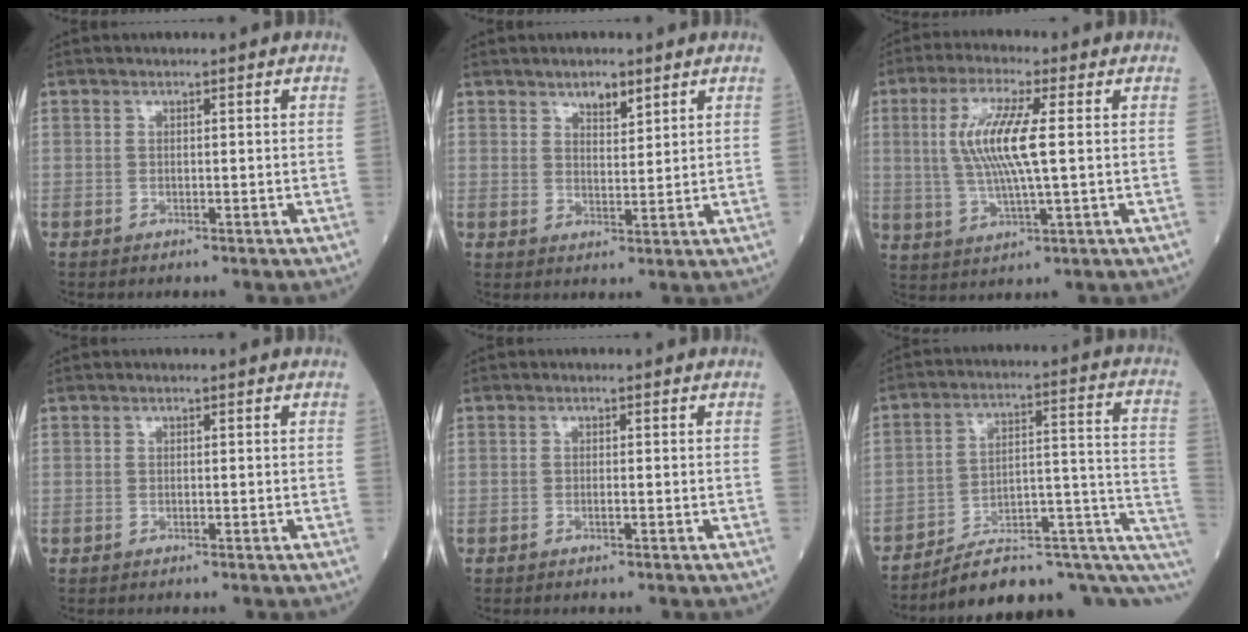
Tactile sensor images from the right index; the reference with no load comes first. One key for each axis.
{"total": 3.3, "fx": 2.4, "fy": 1.3, "fz": 1.9, "tx": -0.031, "ty": -0.002, "tz": 0.040}
{"total": 9.8, "fx": 1.4, "fy": 1.0, "fz": 9.6, "tx": -0.205, "ty": 0.002, "tz": 0.028}
{"total": 0.0}
{"total": 0.5, "fx": -0.3, "fy": 0.0, "fz": 0.5, "tx": -0.013, "ty": 0.000, "tz": -0.004}
{"total": 18.1, "fx": -11.1, "fy": 5.4, "fz": 13.2, "tx": -0.116, "ty": 0.077, "tz": -0.147}